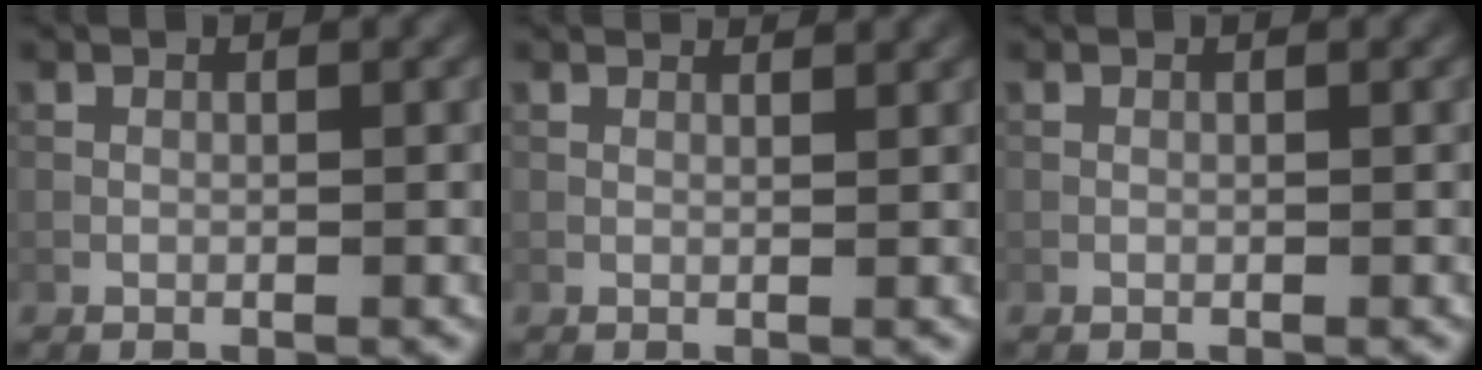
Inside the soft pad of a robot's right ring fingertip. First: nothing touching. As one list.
[{"total": 1.5, "force": [1.4, 0.1, 0.5], "torque": [-0.017, -0.003, 0.013]}, {"total": 0.0}]